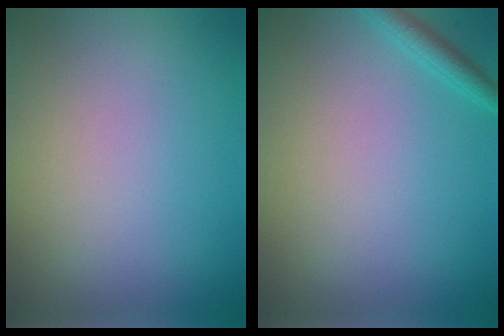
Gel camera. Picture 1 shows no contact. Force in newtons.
{"total": 1.5, "press": 1.5, "slide": 0.2}